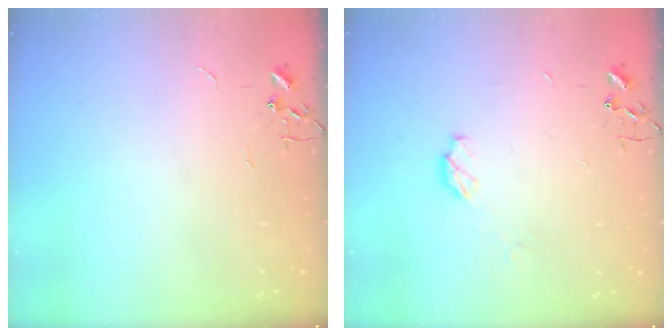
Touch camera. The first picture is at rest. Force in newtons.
{"total": 4.8, "press": 4.8, "slide": 0.3}